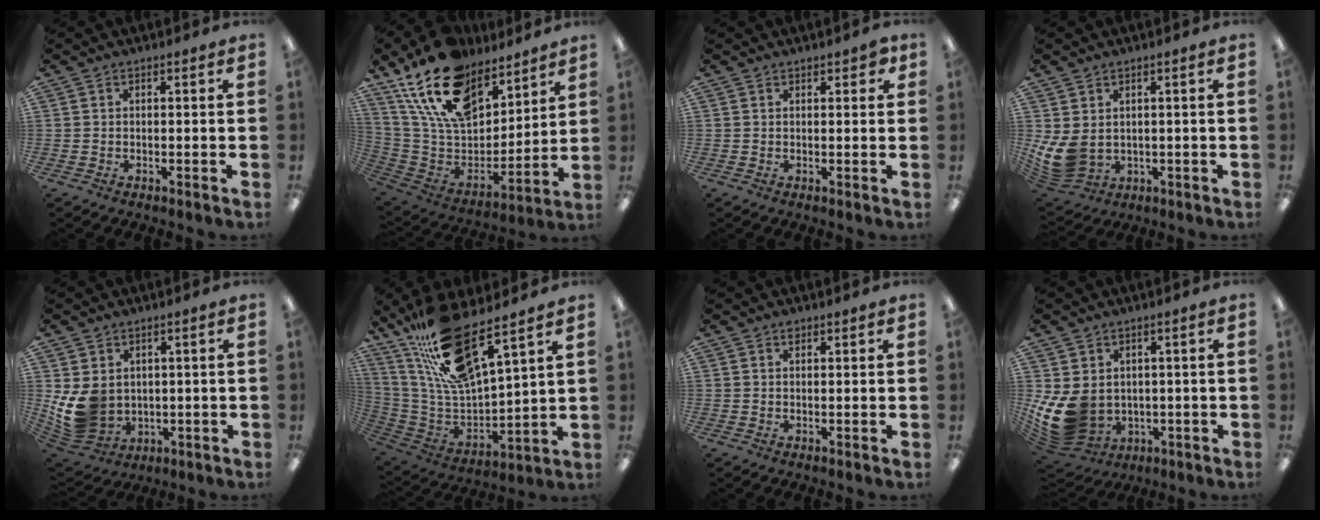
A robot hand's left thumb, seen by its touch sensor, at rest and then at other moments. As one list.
[{"total": 22.2, "force": [14.4, 12.4, 11.6], "torque": [-0.221, -0.074, 0.265]}, {"total": 2.5, "force": [1.6, 1.3, 1.4], "torque": [-0.013, -0.003, 0.025]}, {"total": 7.8, "force": [1.5, 5.6, 5.2], "torque": [-0.117, -0.016, 0.033]}, {"total": 9.9, "force": [1.0, 8.3, 5.3], "torque": [-0.135, -0.017, 0.023]}, {"total": 20.6, "force": [15.1, 5.5, 13.0], "torque": [-0.240, -0.095, 0.263]}, {"total": 1.1, "force": [0.8, 0.5, 0.5], "torque": [-0.005, -0.003, 0.013]}, {"total": 11.5, "force": [-0.5, 9.4, 6.7], "torque": [-0.153, -0.014, -0.001]}]